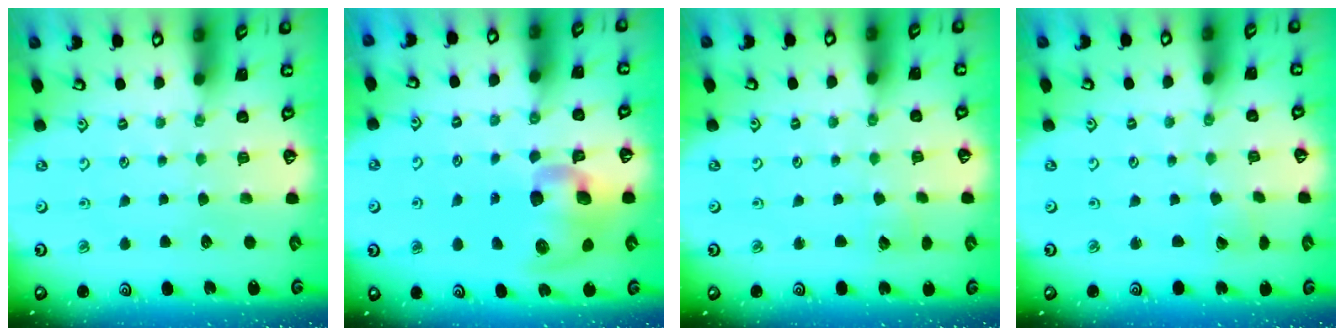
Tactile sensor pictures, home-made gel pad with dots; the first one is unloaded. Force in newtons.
{"total": 14.0, "press": 13.8, "slide": 2.4}
{"total": 3.8, "press": 3.7, "slide": 0.4}
{"total": 2.0, "press": 2.0, "slide": 0.2}